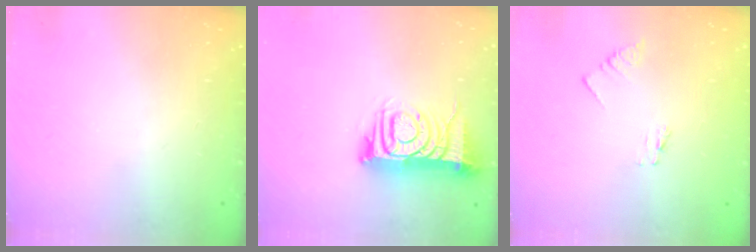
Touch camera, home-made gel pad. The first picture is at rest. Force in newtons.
{"total": 11.0, "press": 11.0, "slide": 0.9}
{"total": 0.0}